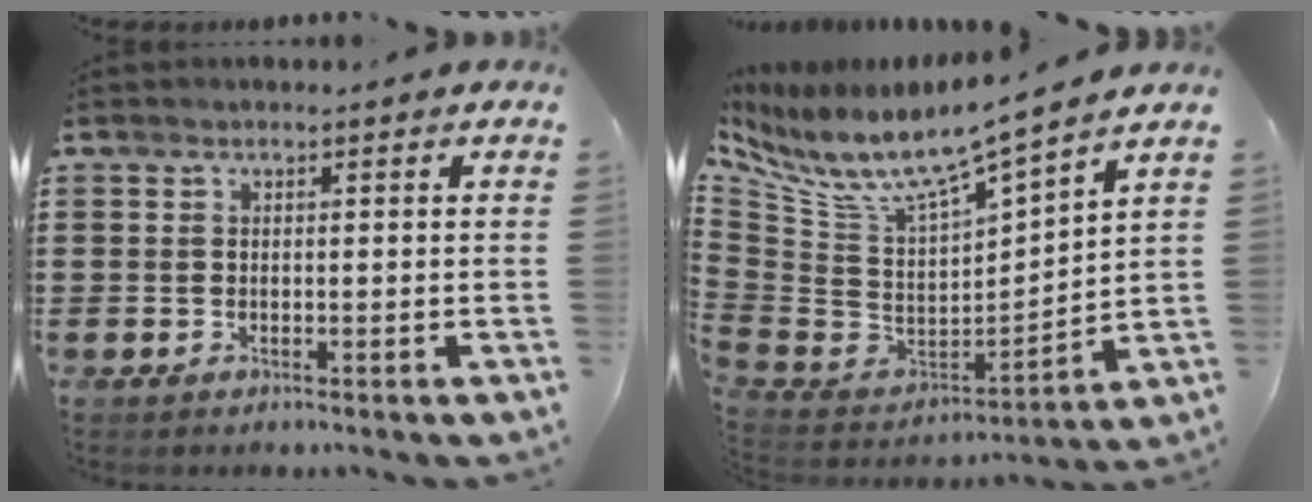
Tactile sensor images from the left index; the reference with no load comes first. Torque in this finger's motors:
{"motor_torque": [2.14, 0.00, 0.28, 0.18]}